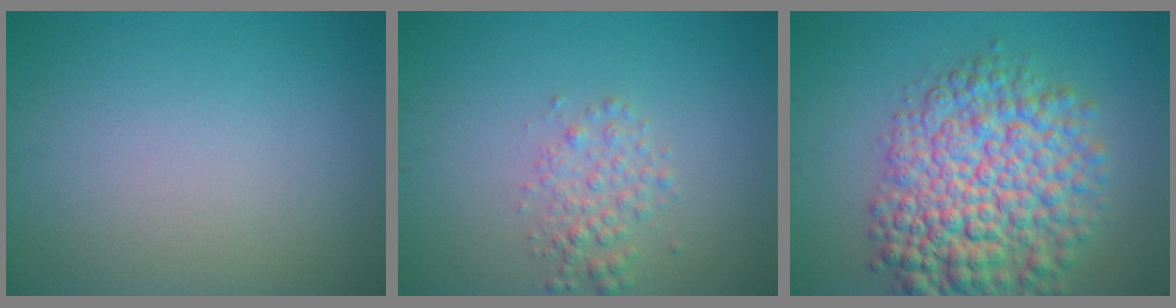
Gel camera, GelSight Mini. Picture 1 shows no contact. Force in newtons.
{"total": 2.1, "press": 2.1, "slide": 0.1}
{"total": 10.1, "press": 10.1, "slide": 0.3}